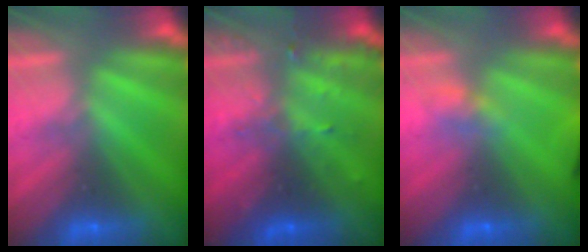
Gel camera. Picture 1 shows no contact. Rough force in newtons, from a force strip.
{"total": 3.2}
{"total": 3.5}